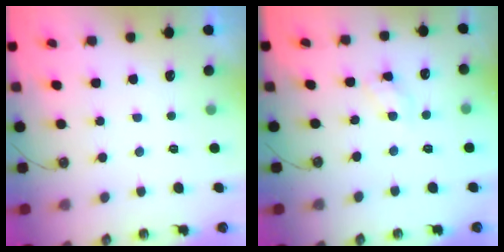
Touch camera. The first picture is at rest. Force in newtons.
{"total": 6.7, "press": 6.6, "slide": 0.5}